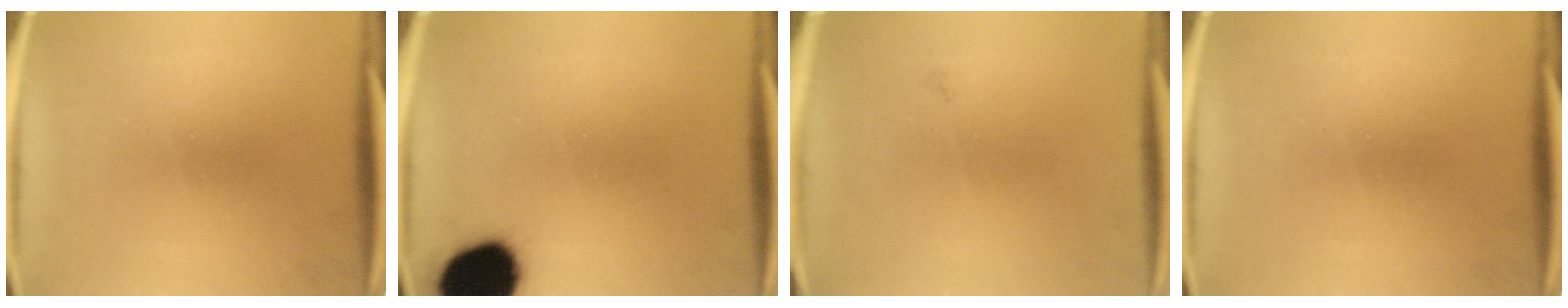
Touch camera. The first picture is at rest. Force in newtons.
{"total": 18.1}
{"total": 0.7}
{"total": 0.0}